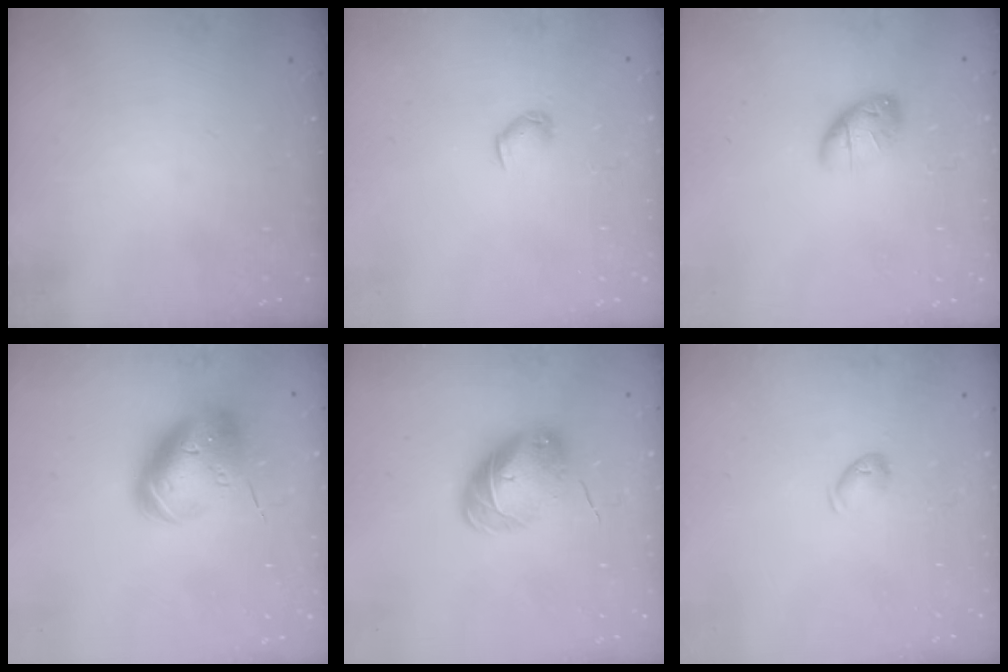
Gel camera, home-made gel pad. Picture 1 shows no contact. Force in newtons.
{"total": 3.4, "press": 3.3, "slide": 0.7}
{"total": 7.6, "press": 7.4, "slide": 1.9}
{"total": 17.5, "press": 17.3, "slide": 2.8}
{"total": 8.5, "press": 8.5, "slide": 0.7}
{"total": 5.4, "press": 5.3, "slide": 1.0}